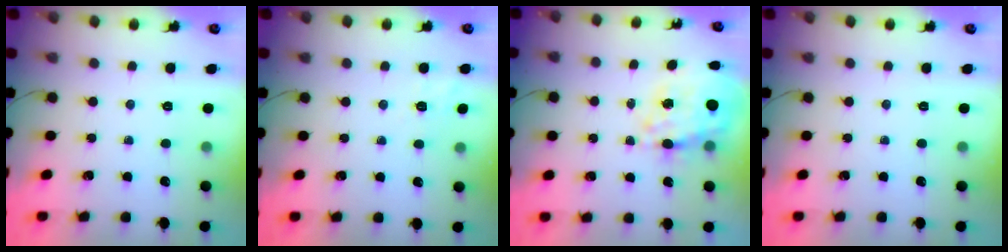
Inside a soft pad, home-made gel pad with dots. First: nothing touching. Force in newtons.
{"total": 2.1, "press": 0.6, "slide": 2.0}
{"total": 15.9, "press": 15.5, "slide": 3.8}
{"total": 0.0}